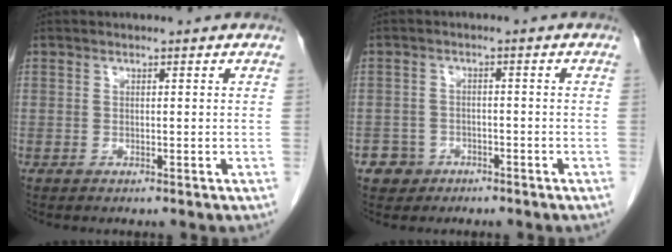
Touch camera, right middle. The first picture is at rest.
{"total": 3.3, "force": [-2.0, 2.7, 0.1], "torque": [-0.001, 0.013, -0.030]}